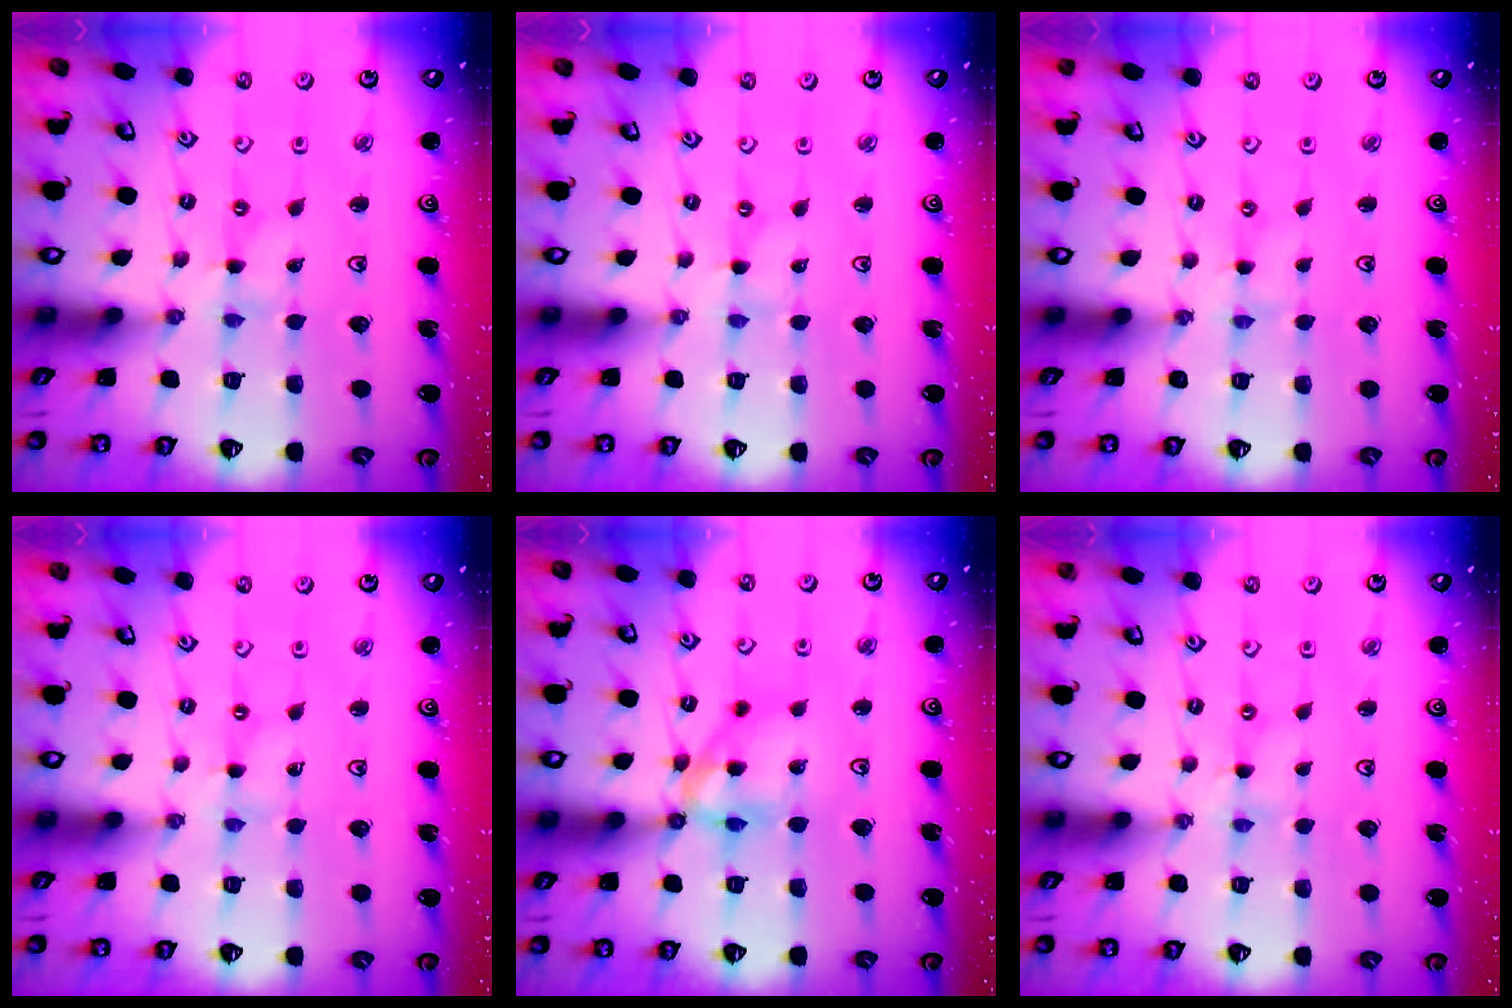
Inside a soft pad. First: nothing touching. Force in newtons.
{"total": 0.0}
{"total": 0.0}
{"total": 0.0}
{"total": 11.9, "press": 11.6, "slide": 2.6}
{"total": 0.9, "press": 0.9, "slide": 0.2}